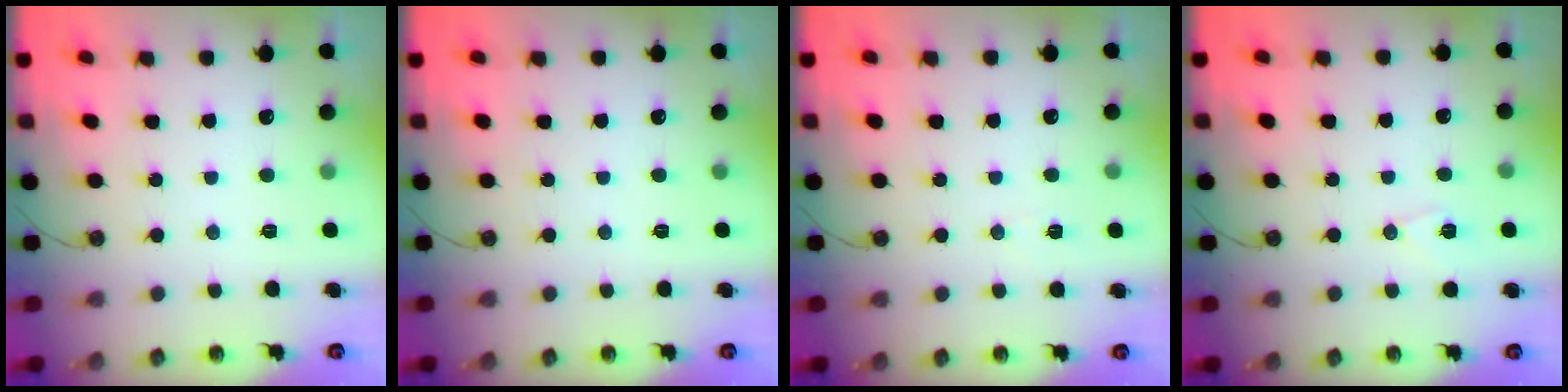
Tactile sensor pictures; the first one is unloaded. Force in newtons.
{"total": 0.0}
{"total": 4.4, "press": 4.3, "slide": 0.8}
{"total": 7.2, "press": 6.7, "slide": 2.5}